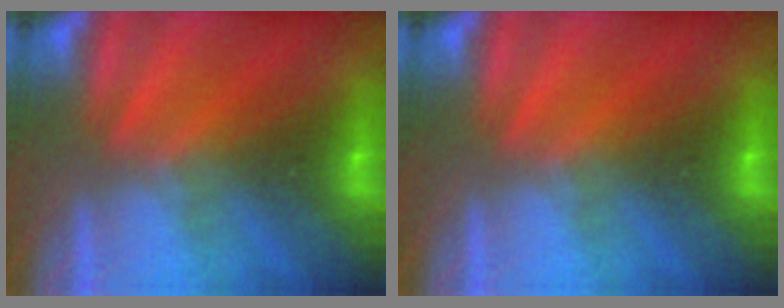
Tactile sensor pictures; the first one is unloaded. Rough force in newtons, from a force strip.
{"total": 0.0}